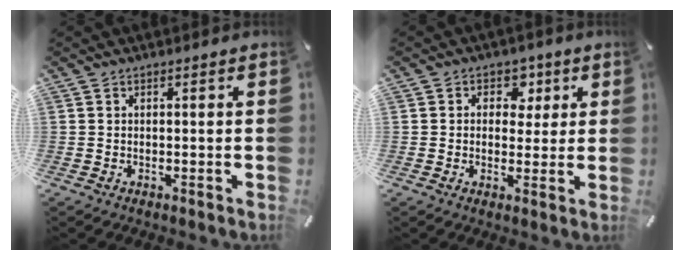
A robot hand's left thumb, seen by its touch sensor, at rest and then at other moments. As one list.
[{"total": 6.1, "force": [1.2, 5.3, 2.8], "torque": [-0.020, -0.001, 0.012]}]